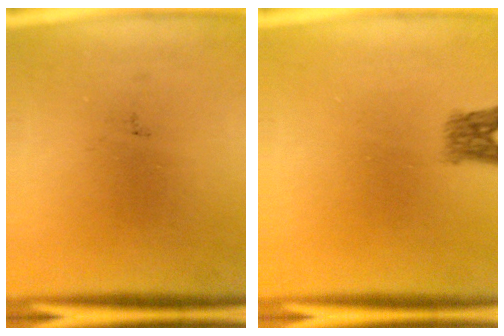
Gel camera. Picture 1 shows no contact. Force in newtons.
{"total": 2.5}